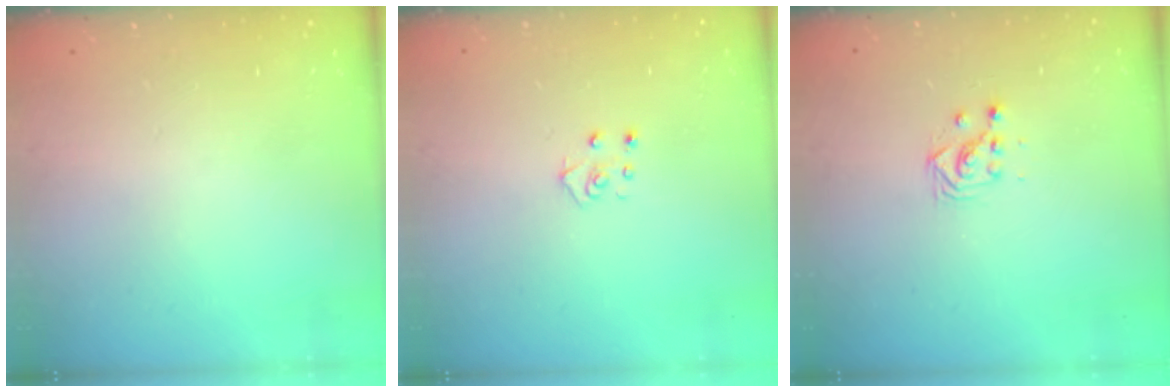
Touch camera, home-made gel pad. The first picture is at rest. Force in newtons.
{"total": 4.7, "press": 4.7, "slide": 0.4}
{"total": 3.0, "press": 3.0, "slide": 0.2}